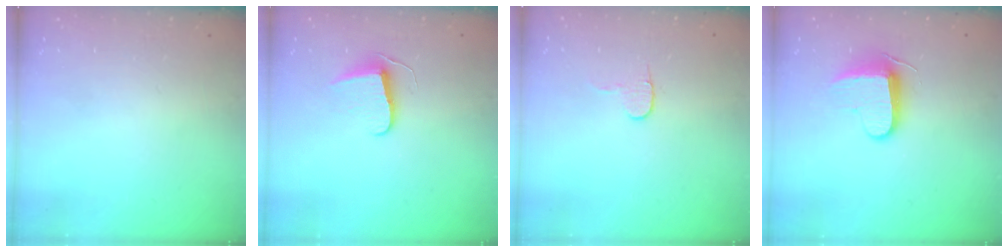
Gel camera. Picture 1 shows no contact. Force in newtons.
{"total": 7.5, "press": 7.4, "slide": 0.6}
{"total": 6.1, "press": 6.0, "slide": 0.5}
{"total": 8.9, "press": 8.9, "slide": 0.8}